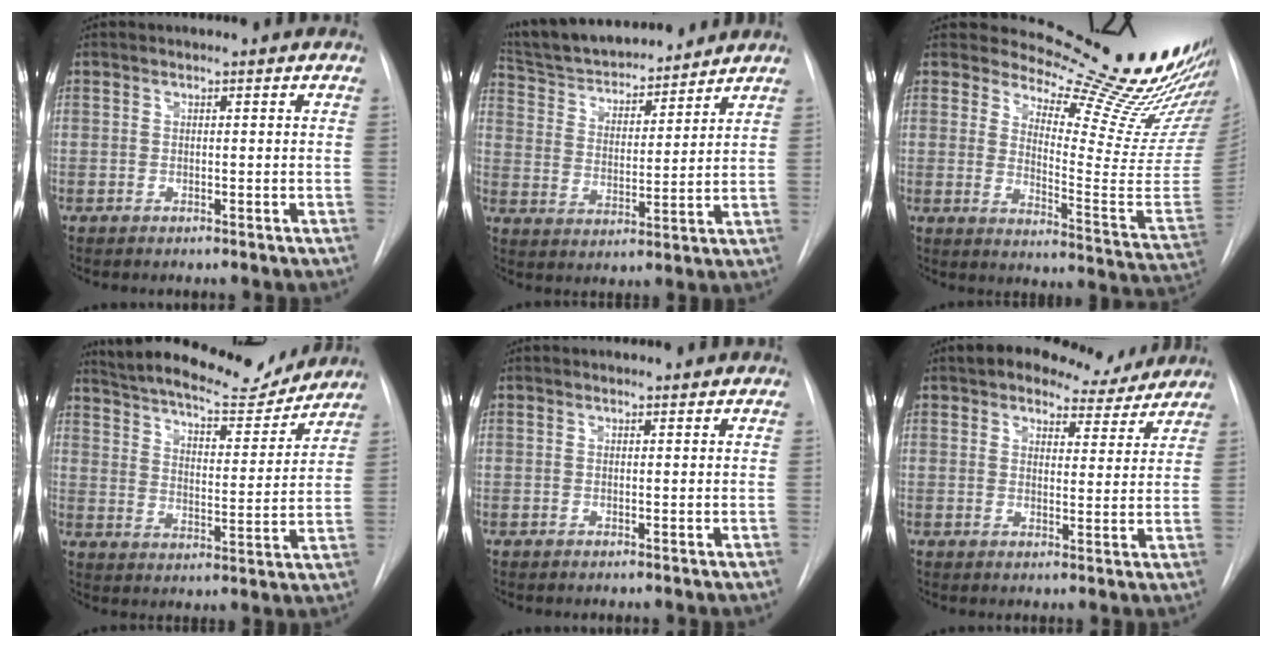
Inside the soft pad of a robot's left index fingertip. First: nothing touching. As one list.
[{"total": 17.3, "force": [15.8, 3.8, 6.1], "torque": [-0.103, 0.014, 0.260]}, {"total": 22.8, "force": [20.1, 3.7, 10.2], "torque": [-0.132, -0.120, 0.243]}, {"total": 18.1, "force": [16.5, 4.0, 6.3], "torque": [-0.105, -0.006, 0.236]}, {"total": 0.7, "force": [0.7, 0.0, -0.1], "torque": [-0.006, 0.001, 0.010]}, {"total": 8.9, "force": [7.6, 3.8, 2.4], "torque": [-0.014, 0.008, 0.093]}]